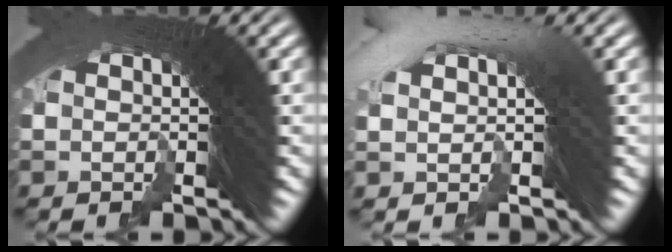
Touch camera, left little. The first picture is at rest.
{"total": 2.0, "force": [1.2, 0.5, 1.5], "torque": [-0.016, 0.035, 0.015]}